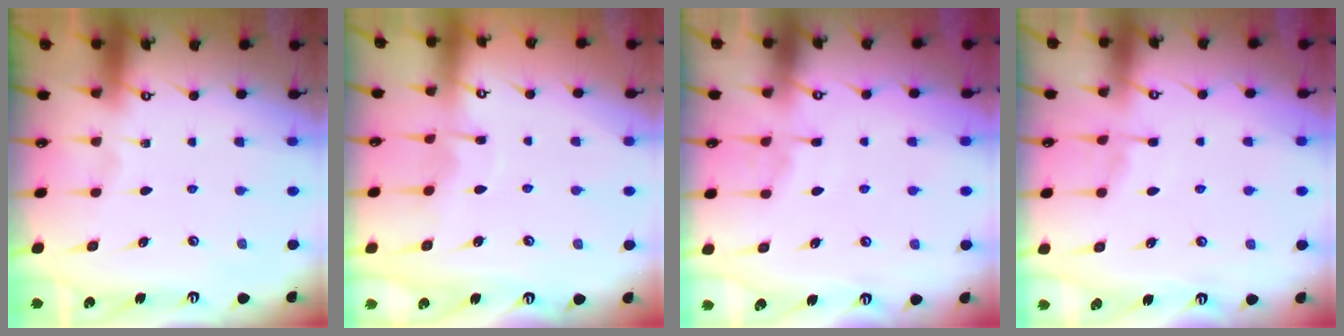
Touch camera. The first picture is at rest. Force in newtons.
{"total": 2.9, "press": 2.9, "slide": 0.4}
{"total": 4.1, "press": 4.0, "slide": 0.6}
{"total": 3.5, "press": 3.4, "slide": 0.6}